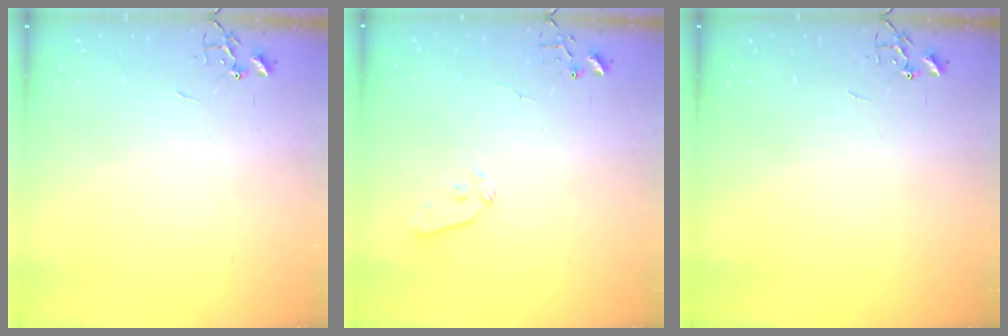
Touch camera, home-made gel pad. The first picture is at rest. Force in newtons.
{"total": 6.0, "press": 5.9, "slide": 0.8}
{"total": 0.0}